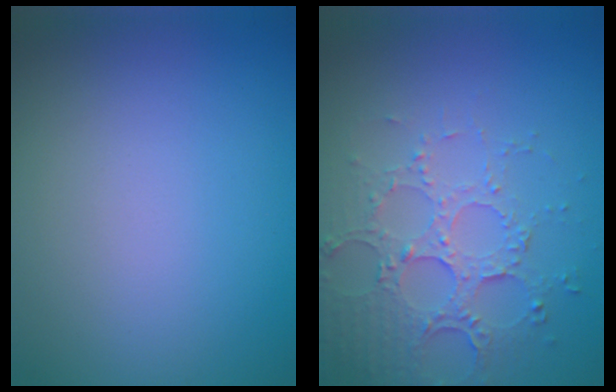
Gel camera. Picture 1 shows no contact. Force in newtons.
{"total": 5.1, "press": 3.7, "slide": 3.5}